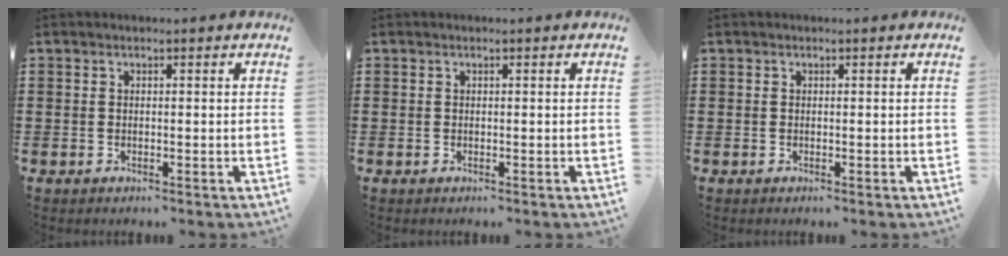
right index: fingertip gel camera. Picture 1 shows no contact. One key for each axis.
{"total": 0.0}
{"total": 0.0}